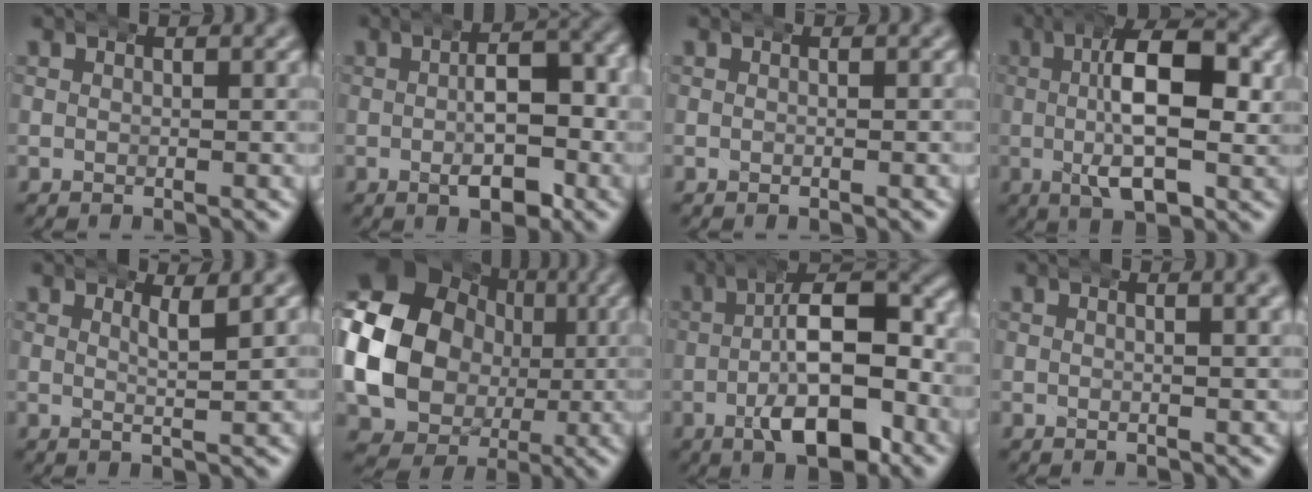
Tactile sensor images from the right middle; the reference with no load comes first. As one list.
[{"total": 7.0, "force": [-0.6, 3.3, 6.1], "torque": [-0.079, 0.004, -0.013]}, {"total": 0.0}, {"total": 9.8, "force": [0.2, 3.9, 9.0], "torque": [-0.141, 0.003, 0.002]}, {"total": 1.8, "force": [1.1, -0.3, 1.4], "torque": [-0.028, -0.003, 0.021]}, {"total": 19.6, "force": [1.3, 17.0, 9.7], "torque": [-0.218, -0.028, 0.016]}, {"total": 10.2, "force": [-1.5, 4.3, 9.2], "torque": [-0.127, 0.002, -0.025]}, {"total": 2.0, "force": [1.1, 0.2, 1.6], "torque": [-0.015, 0.013, 0.012]}]